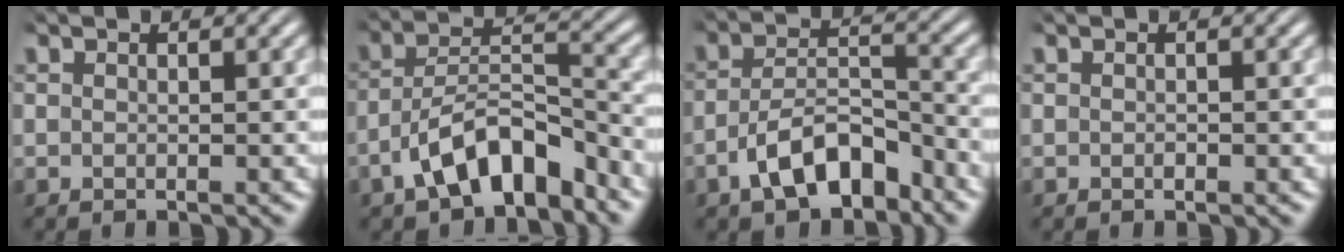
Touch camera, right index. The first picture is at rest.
{"total": 6.4, "force": [-4.0, 2.6, 4.3], "torque": [-0.065, -0.007, -0.059]}
{"total": 5.8, "force": [-3.8, 2.5, 3.5], "torque": [-0.052, -0.004, -0.062]}
{"total": 0.0}